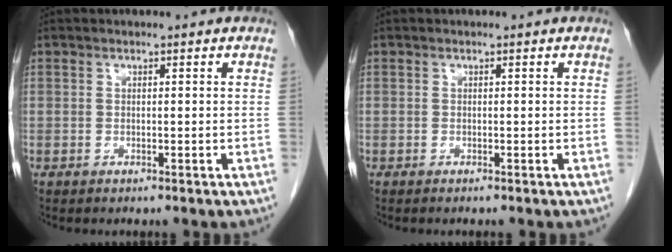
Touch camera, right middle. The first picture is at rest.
{"total": 0.0}